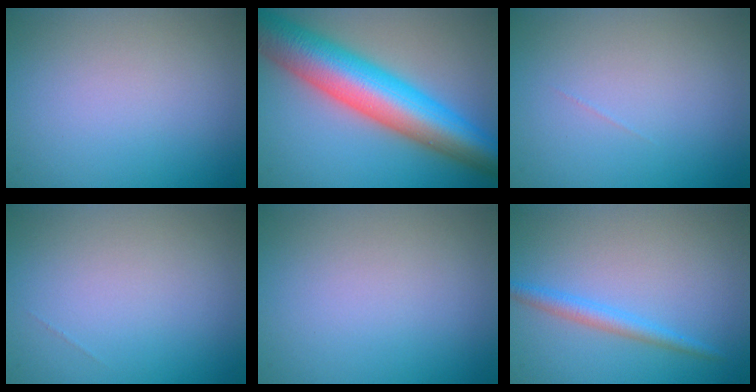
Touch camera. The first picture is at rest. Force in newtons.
{"total": 11.9, "press": 11.9, "slide": 0.1}
{"total": 0.0}
{"total": 0.0}
{"total": 0.0}
{"total": 2.0, "press": 2.0, "slide": 0.1}